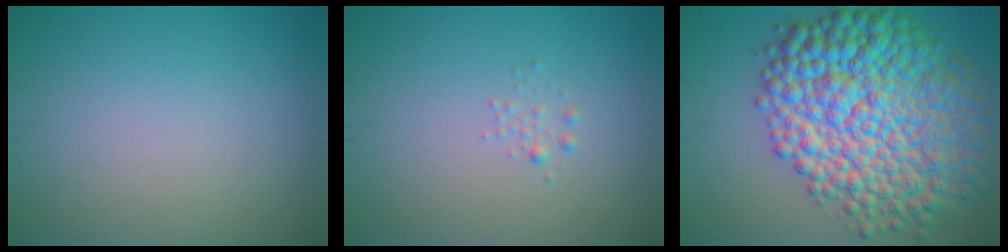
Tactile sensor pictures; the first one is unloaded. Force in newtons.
{"total": 0.7, "press": 0.7, "slide": 0.0}
{"total": 14.3, "press": 14.3, "slide": 0.2}